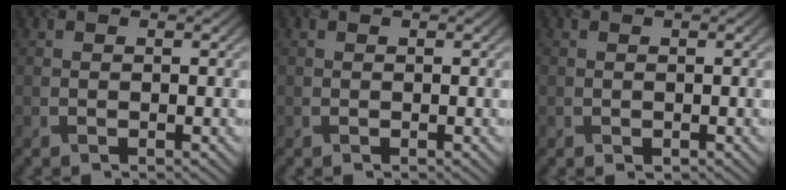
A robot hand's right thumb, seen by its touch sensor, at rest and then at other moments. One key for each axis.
{"total": 0.0}
{"total": 0.0}